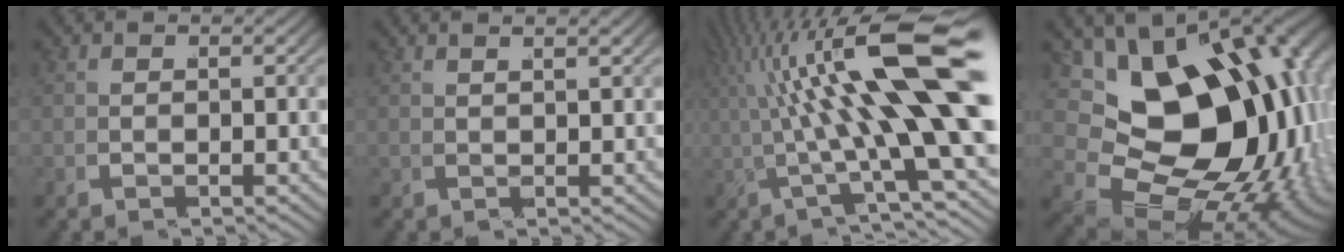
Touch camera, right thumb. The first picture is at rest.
{"total": 1.4, "force": [0.9, -0.1, 1.1], "torque": [-0.026, -0.003, 0.025]}
{"total": 11.7, "force": [1.7, 3.3, 11.1], "torque": [-0.180, 0.005, 0.028]}
{"total": 23.1, "force": [-1.2, 15.9, 16.7], "torque": [-0.308, -0.059, 0.002]}